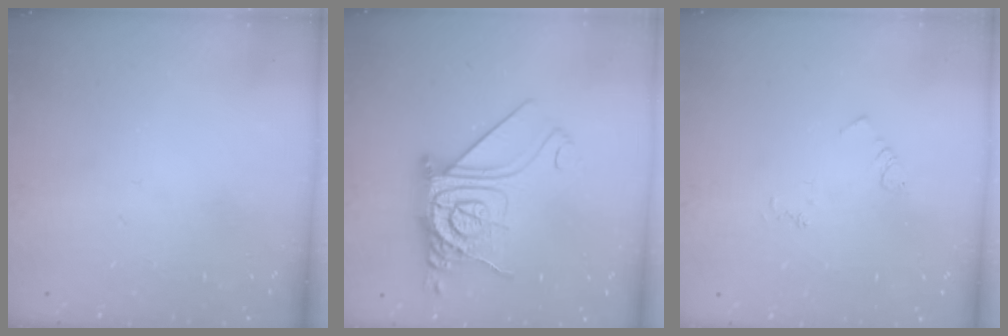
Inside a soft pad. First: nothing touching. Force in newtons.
{"total": 20.3, "press": 20.2, "slide": 2.3}
{"total": 3.3, "press": 3.3, "slide": 0.6}